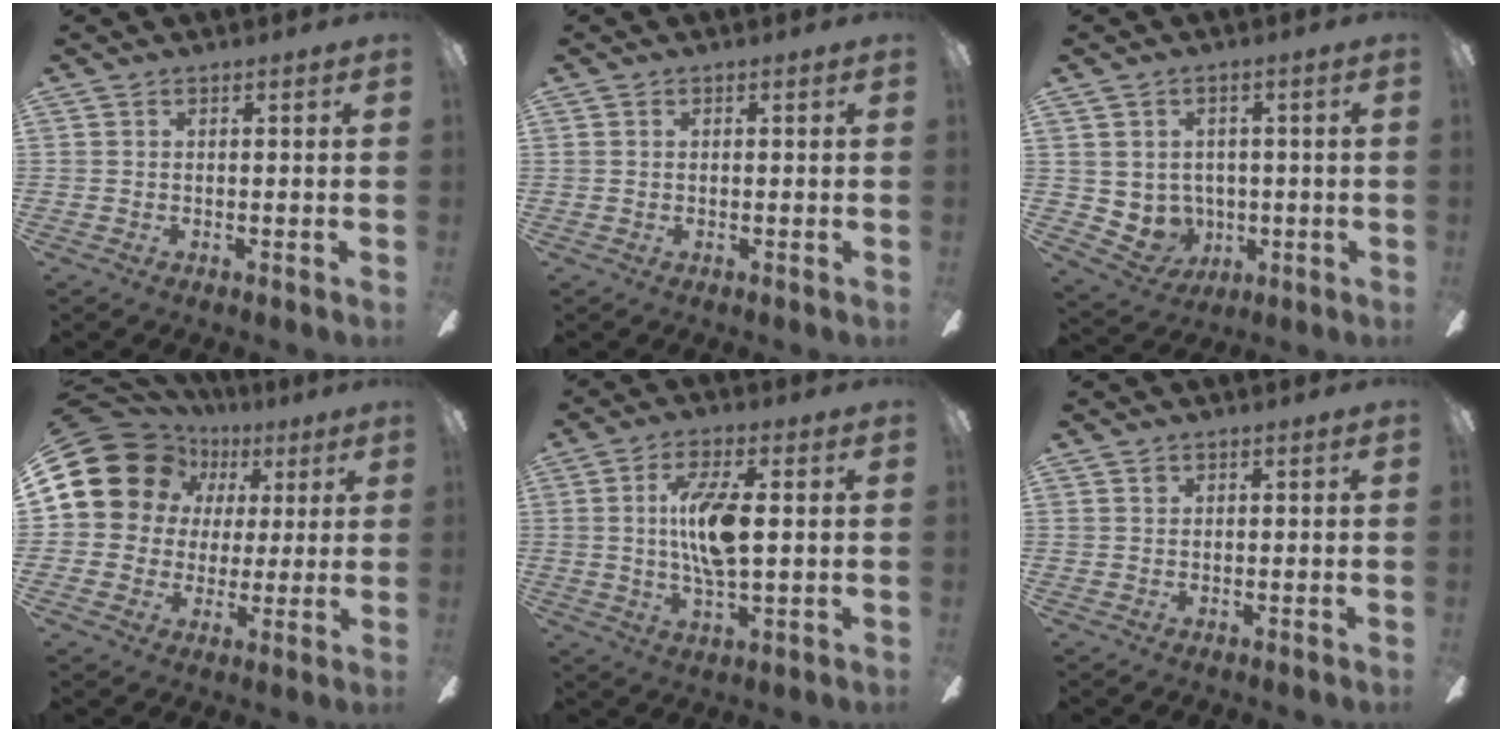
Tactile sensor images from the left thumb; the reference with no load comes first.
{"total": 0.0}
{"total": 5.2, "force": [1.3, 5.1, 0.4], "torque": [-0.035, -0.015, 0.029]}
{"total": 16.2, "force": [5.3, 14.0, 6.3], "torque": [-0.115, -0.018, 0.102]}
{"total": 11.3, "force": [1.6, 4.0, 10.4], "torque": [-0.210, 0.003, 0.022]}
{"total": 0.6, "force": [0.4, 0.5, 0.0], "torque": [-0.001, 0.004, 0.006]}